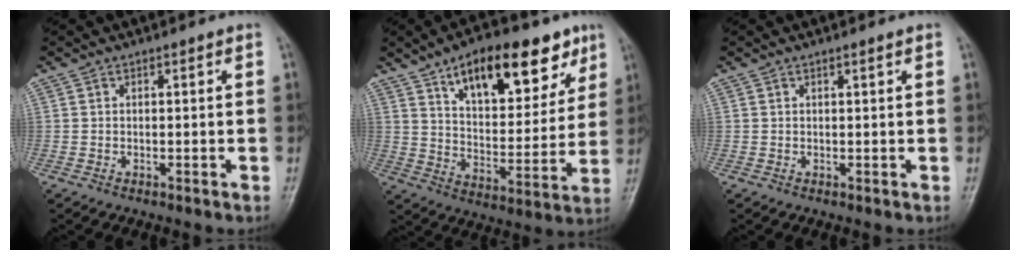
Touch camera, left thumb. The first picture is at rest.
{"total": 20.1, "force": [11.4, 9.2, 13.7], "torque": [-0.155, -0.040, 0.180]}
{"total": 0.7, "force": [0.4, 0.0, 0.5], "torque": [-0.010, -0.001, 0.007]}